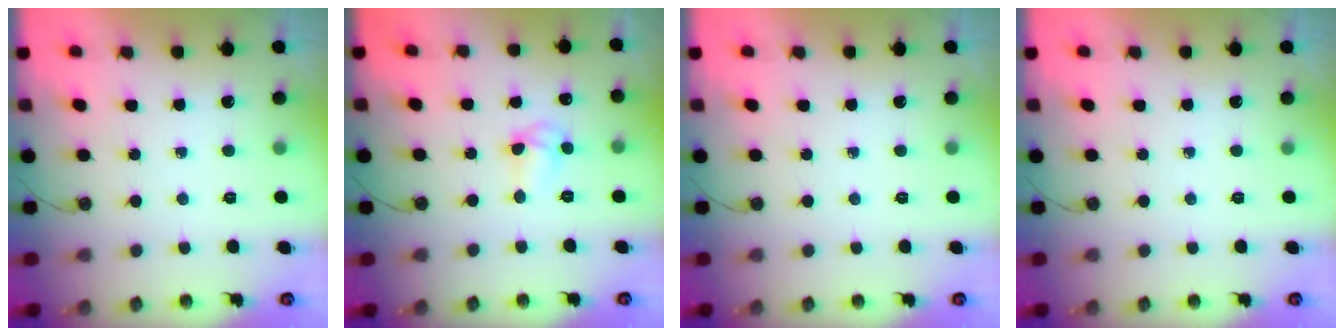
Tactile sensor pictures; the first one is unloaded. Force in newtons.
{"total": 5.7, "press": 5.7, "slide": 0.4}
{"total": 0.0}
{"total": 0.0}